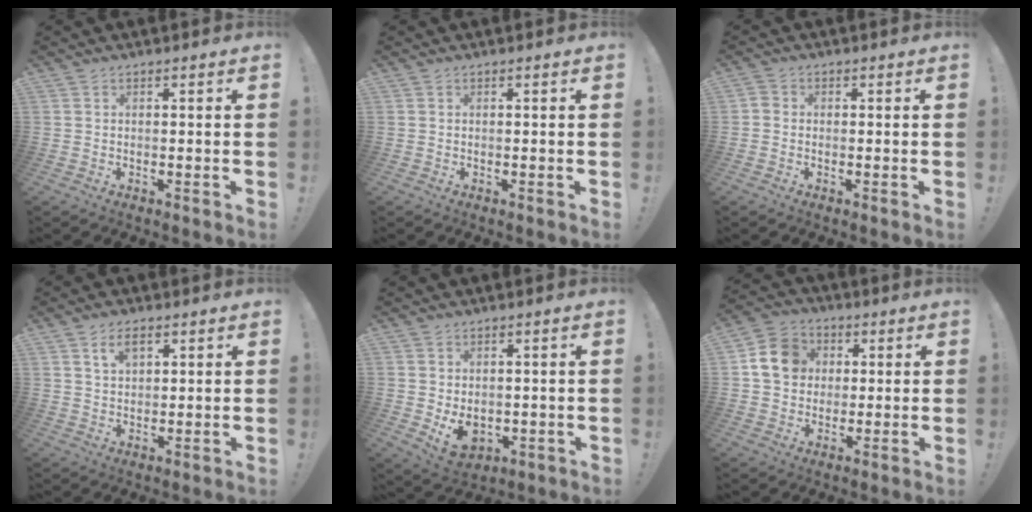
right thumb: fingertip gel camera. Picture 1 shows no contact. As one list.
[{"total": 0.0}, {"total": 1.6, "force": [-0.6, 1.3, 0.7], "torque": [-0.013, 0.007, -0.011]}, {"total": 4.9, "force": [2.4, 3.0, 3.0], "torque": [-0.042, -0.002, 0.042]}, {"total": 5.9, "force": [0.2, 4.6, 3.6], "torque": [-0.041, -0.007, 0.006]}, {"total": 11.1, "force": [2.3, 9.8, 4.7], "torque": [-0.062, 0.007, 0.051]}]